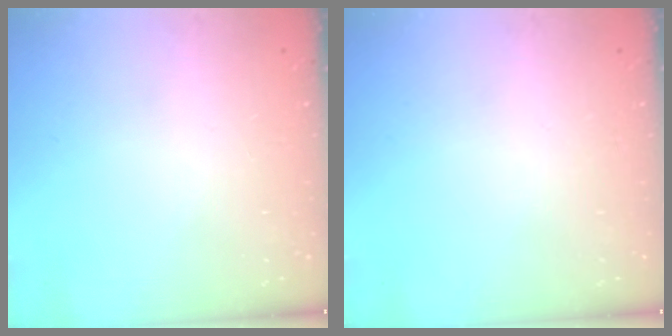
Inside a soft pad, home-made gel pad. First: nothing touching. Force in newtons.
{"total": 0.0}